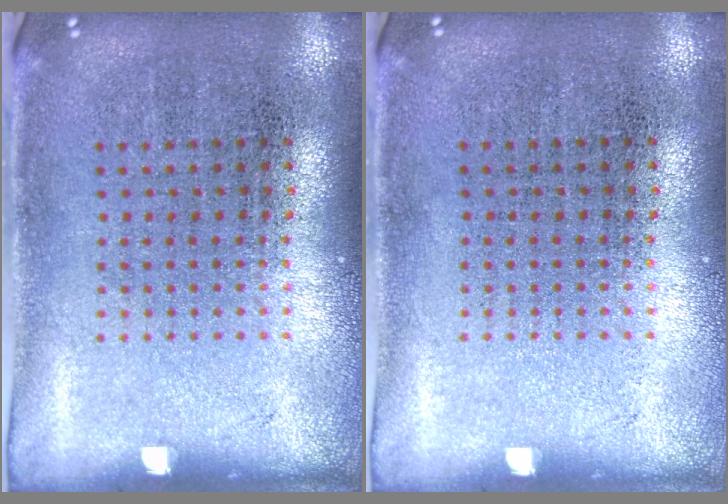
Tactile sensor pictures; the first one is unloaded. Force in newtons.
{"total": 0.0}